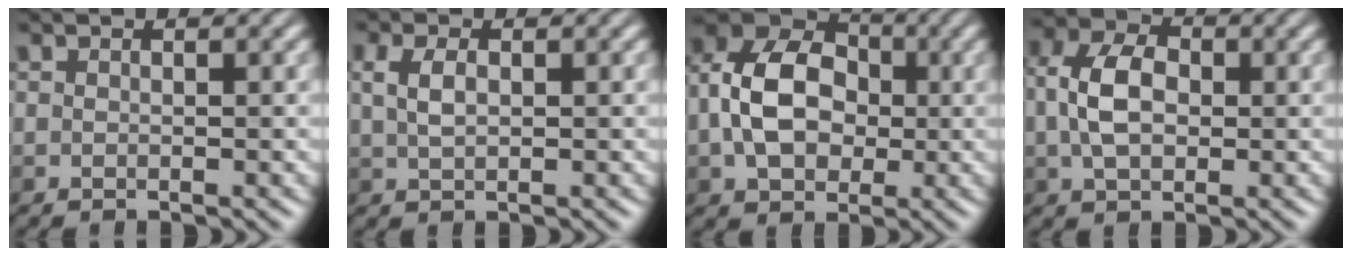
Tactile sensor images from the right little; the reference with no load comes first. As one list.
[{"total": 2.2, "force": [0.5, 1.3, 1.7], "torque": [-0.043, 0.001, 0.009]}, {"total": 9.1, "force": [-0.3, 6.7, 6.2], "torque": [-0.133, 0.008, -0.012]}, {"total": 5.3, "force": [0.1, 3.6, 3.8], "torque": [-0.079, 0.008, -0.003]}]